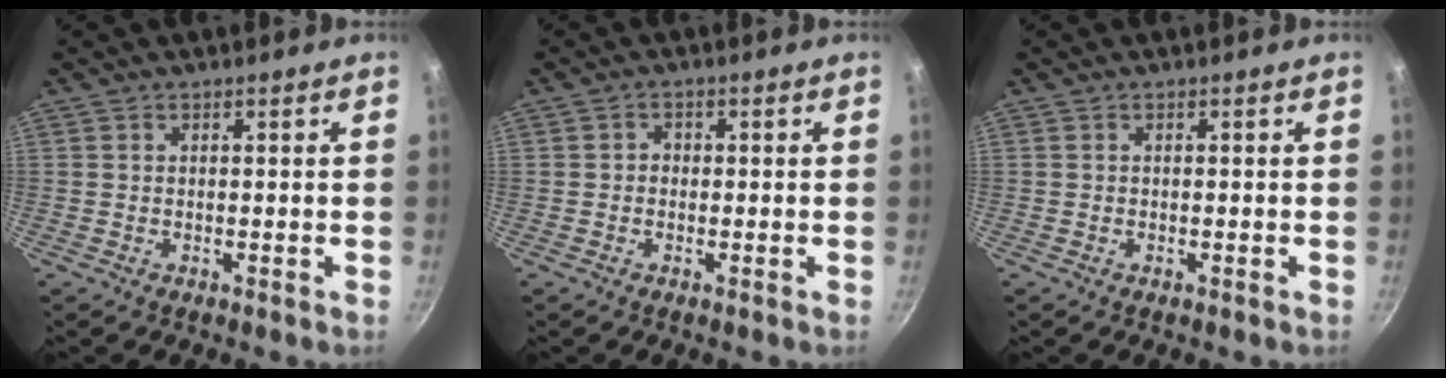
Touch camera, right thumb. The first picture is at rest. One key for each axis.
{"total": 1.5, "fx": -0.2, "fy": 1.3, "fz": 0.6, "tx": -0.004, "ty": 0.004, "tz": -0.007}
{"total": 0.0}